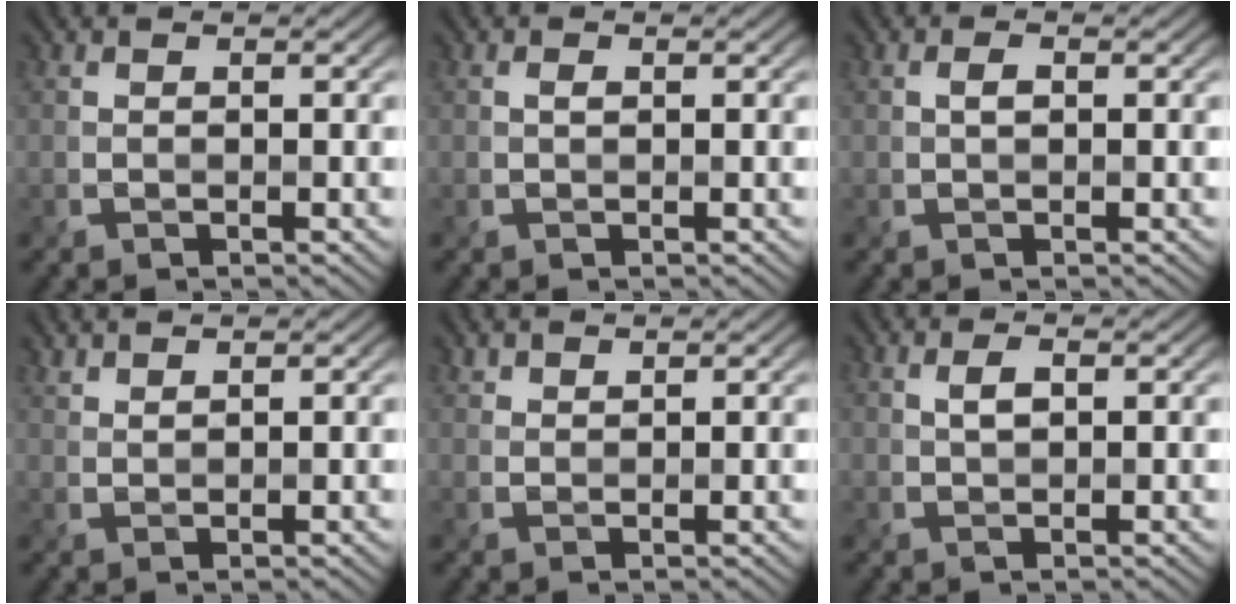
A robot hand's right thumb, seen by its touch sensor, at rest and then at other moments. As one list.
[{"total": 0.5, "force": [0.0, 0.3, 0.5], "torque": [-0.009, -0.001, -0.001]}, {"total": 1.1, "force": [-0.1, 0.5, 0.9], "torque": [-0.018, 0.001, -0.001]}, {"total": 1.5, "force": [1.4, 0.1, 0.4], "torque": [-0.013, 0.000, 0.031]}, {"total": 1.2, "force": [1.1, 0.3, 0.3], "torque": [-0.010, 0.001, 0.029]}, {"total": 1.7, "force": [0.4, 0.7, 1.5], "torque": [-0.031, 0.000, 0.009]}]